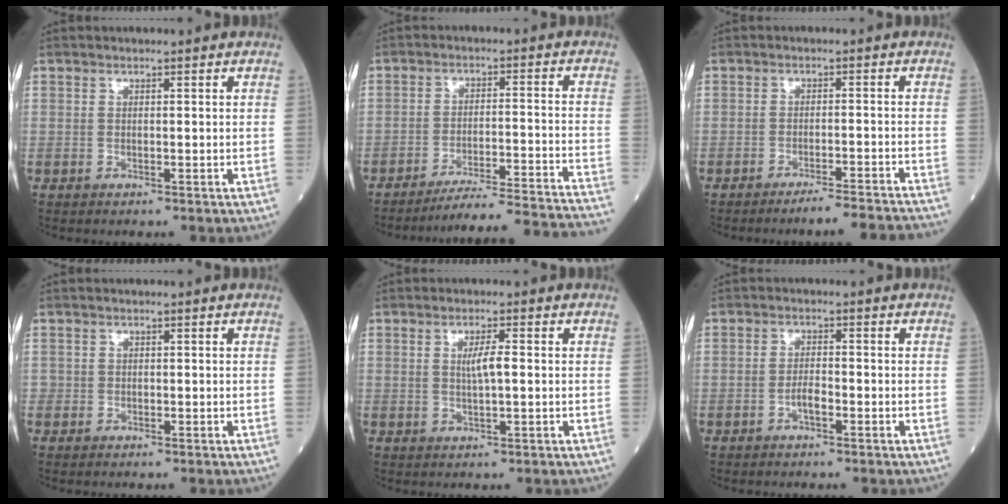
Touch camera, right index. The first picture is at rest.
{"total": 20.6, "force": [-19.5, -2.4, 6.1], "torque": [-0.042, -0.028, -0.263]}
{"total": 9.5, "force": [-9.0, -1.4, 2.9], "torque": [-0.008, -0.016, -0.122]}
{"total": 0.7, "force": [-0.1, 0.7, 0.0], "torque": [0.005, 0.005, -0.004]}
{"total": 2.9, "force": [0.3, 0.2, 2.9], "torque": [-0.054, -0.001, 0.005]}
{"total": 2.1, "force": [-1.0, 0.6, 1.7], "torque": [-0.028, 0.004, -0.018]}